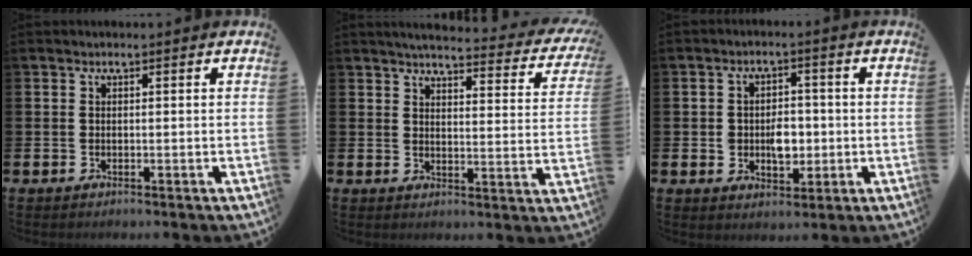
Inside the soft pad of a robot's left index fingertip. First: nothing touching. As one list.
[{"total": 4.0, "force": [3.8, 0.5, 1.3], "torque": [-0.028, -0.035, 0.057]}, {"total": 4.2, "force": [-0.6, 3.2, 2.7], "torque": [-0.039, 0.002, -0.020]}]